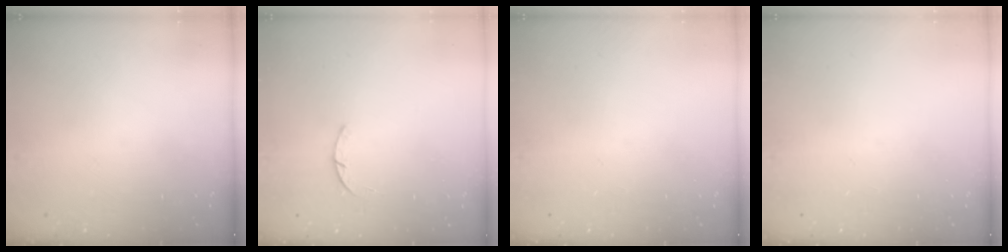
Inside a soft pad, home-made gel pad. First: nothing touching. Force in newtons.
{"total": 1.4, "press": 1.4, "slide": 0.3}
{"total": 0.0}
{"total": 0.0}